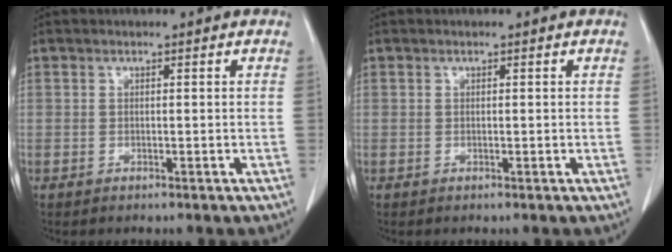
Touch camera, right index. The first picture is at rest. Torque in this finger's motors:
{"motor_torque": [0.05, -0.04, 0.02, 0.01]}